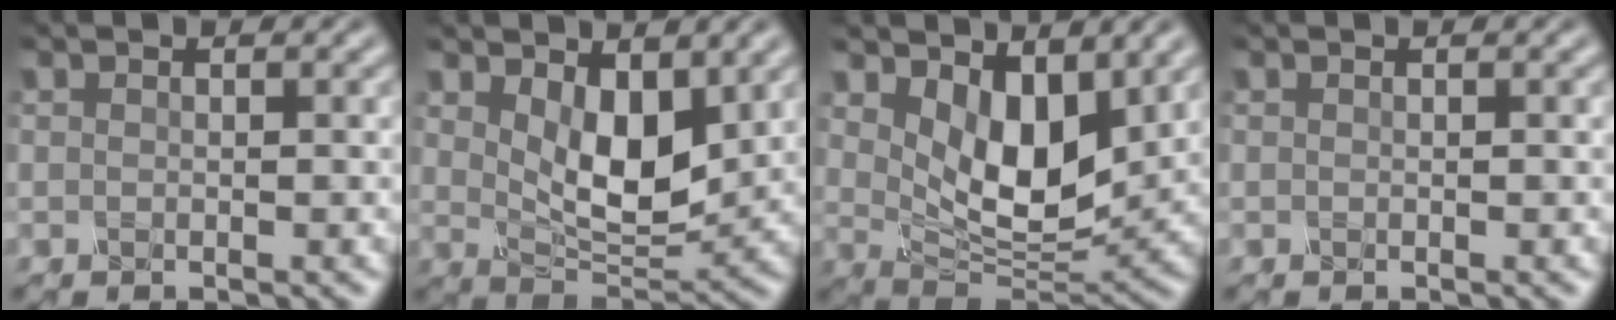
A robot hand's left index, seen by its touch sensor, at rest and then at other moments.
{"total": 5.4, "force": [1.8, 2.6, 4.3], "torque": [-0.085, -0.013, 0.049]}
{"total": 5.8, "force": [2.4, 3.1, 4.3], "torque": [-0.084, -0.021, 0.052]}
{"total": 0.0}